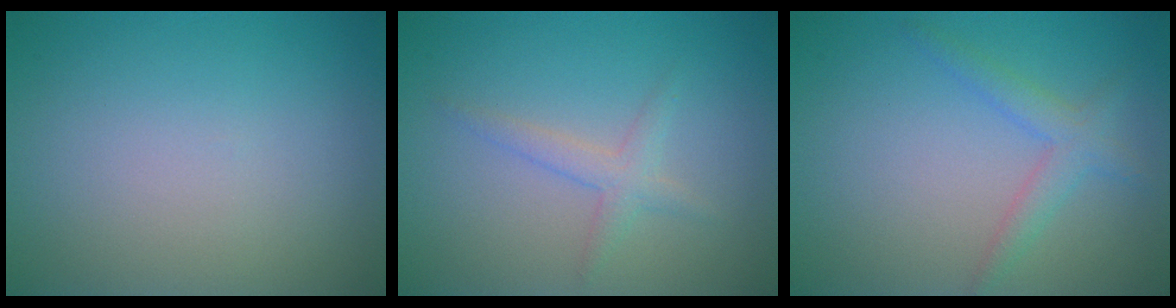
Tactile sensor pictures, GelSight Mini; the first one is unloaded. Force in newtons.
{"total": 1.8, "press": 1.8, "slide": 0.0}
{"total": 2.3, "press": 2.3, "slide": 0.1}